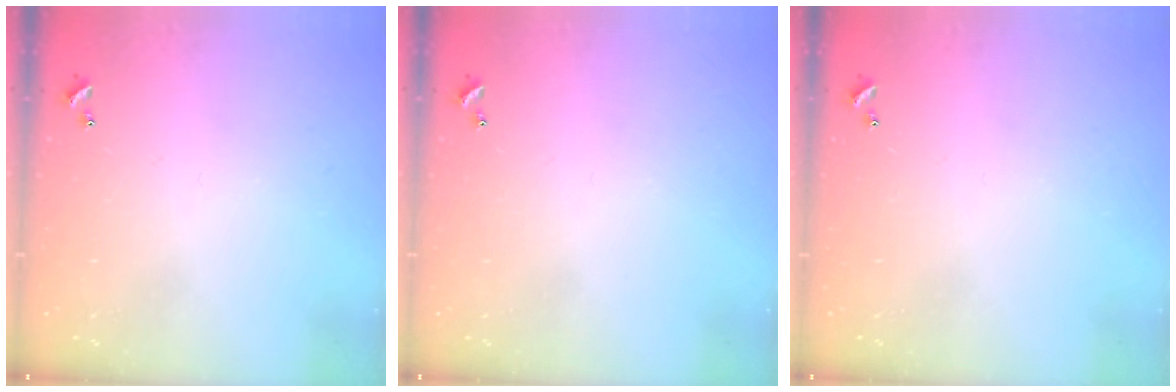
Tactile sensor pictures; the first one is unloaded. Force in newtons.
{"total": 0.0}
{"total": 0.0}